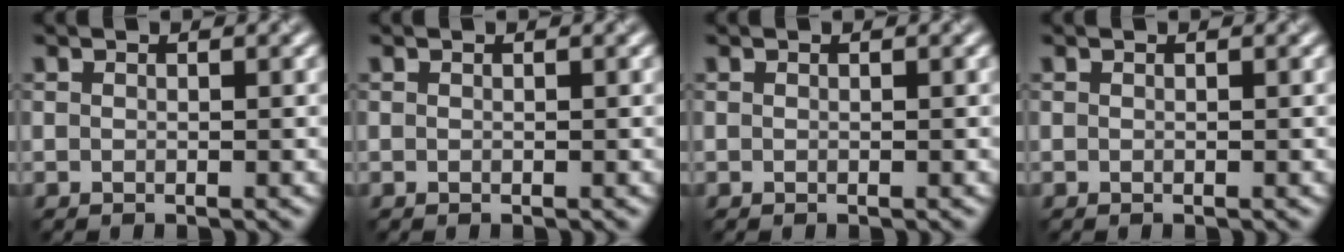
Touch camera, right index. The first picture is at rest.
{"total": 0.0}
{"total": 0.0}
{"total": 0.0}